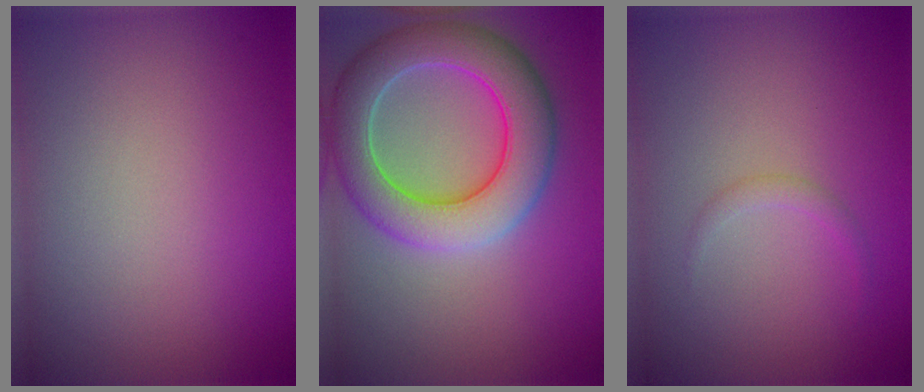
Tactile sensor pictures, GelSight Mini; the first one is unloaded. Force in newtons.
{"total": 7.8, "press": 7.8, "slide": 0.4}
{"total": 0.8, "press": 0.8, "slide": 0.1}